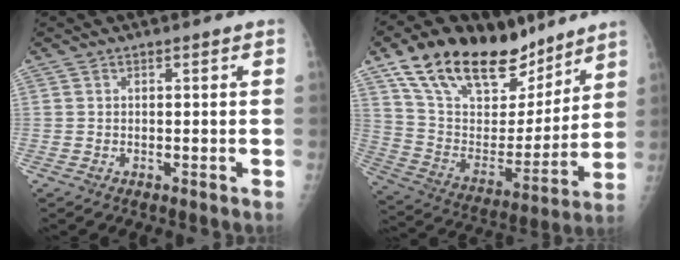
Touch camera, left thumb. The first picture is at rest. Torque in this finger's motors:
{"motor_torque": [0.57, 0.41, 1.45, -1.32, 0.40]}